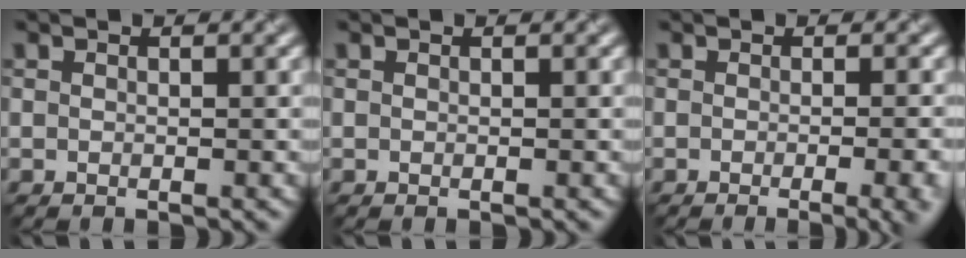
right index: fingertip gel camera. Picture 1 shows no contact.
{"total": 0.0}
{"total": 7.5, "force": [-2.3, 3.1, 6.4], "torque": [-0.027, 0.000, -0.017]}